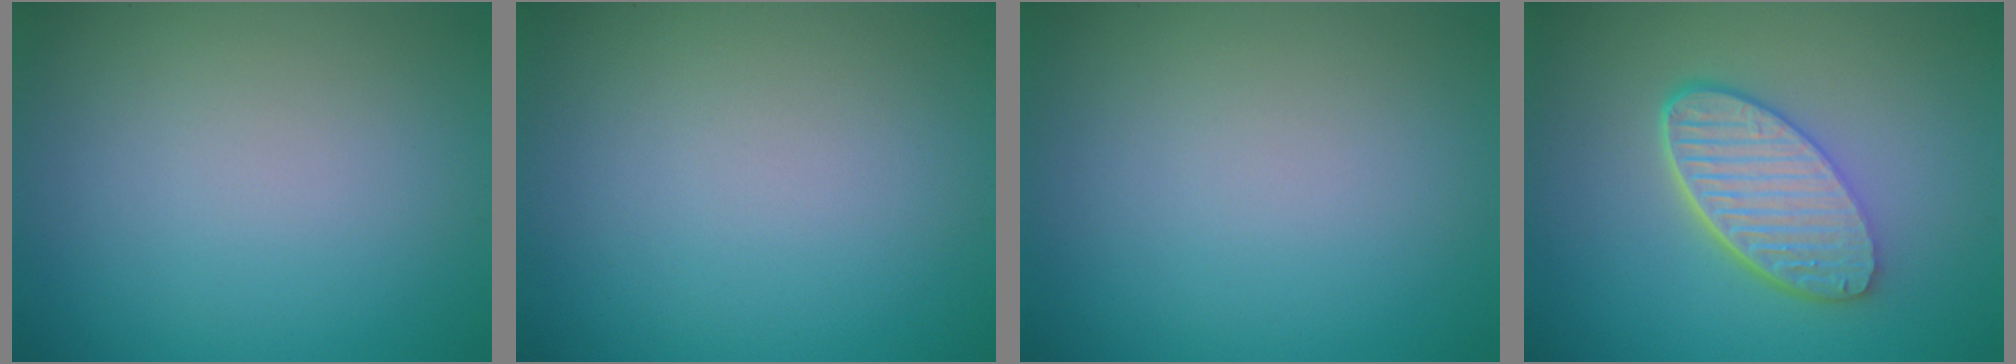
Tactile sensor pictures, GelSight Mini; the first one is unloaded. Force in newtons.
{"total": 0.0}
{"total": 0.0}
{"total": 6.1, "press": 4.5, "slide": 4.1}